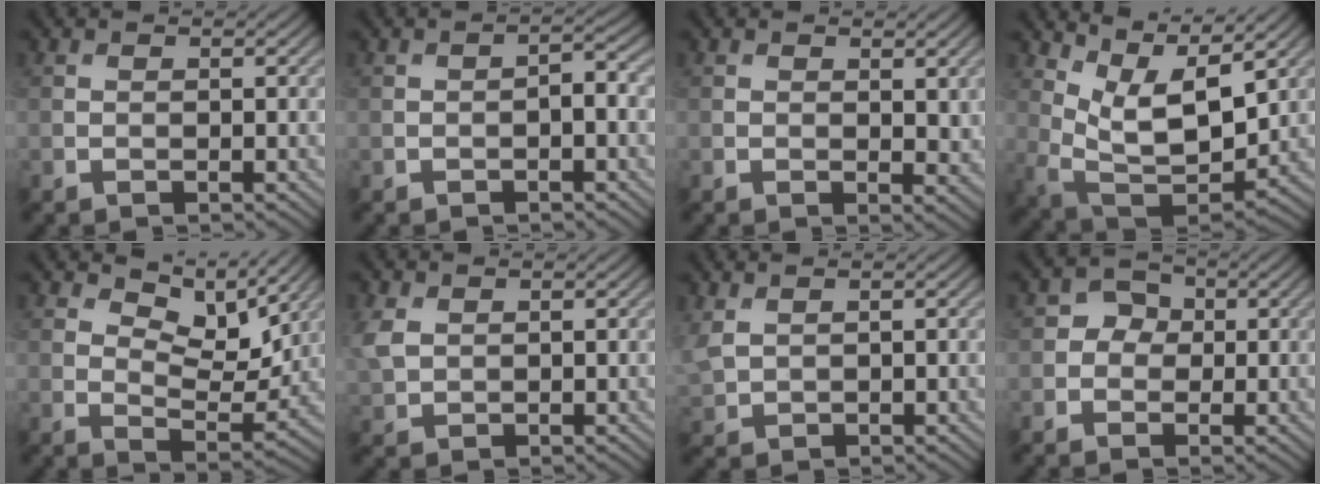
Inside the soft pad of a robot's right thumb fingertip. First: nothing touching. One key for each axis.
{"total": 1.8, "fx": -0.7, "fy": 0.7, "fz": 1.5, "tx": -0.023, "ty": 0.005, "tz": -0.015}
{"total": 2.1, "fx": 0.6, "fy": 1.0, "fz": 1.8, "tx": -0.026, "ty": -0.006, "tz": 0.012}
{"total": 10.1, "fx": 5.4, "fy": 4.3, "fz": 7.4, "tx": -0.172, "ty": -0.003, "tz": 0.104}
{"total": 7.3, "fx": 5.2, "fy": 3.2, "fz": 4.0, "tx": -0.071, "ty": -0.008, "tz": 0.082}
{"total": 3.6, "fx": 1.1, "fy": 2.5, "fz": 2.2, "tx": -0.073, "ty": 0.005, "tz": 0.023}
{"total": 3.1, "fx": 1.4, "fy": 1.8, "fz": 2.0, "tx": -0.069, "ty": 0.006, "tz": 0.034}
{"total": 2.6, "fx": -0.1, "fy": 2.5, "fz": 0.9, "tx": -0.007, "ty": 0.004, "tz": -0.016}